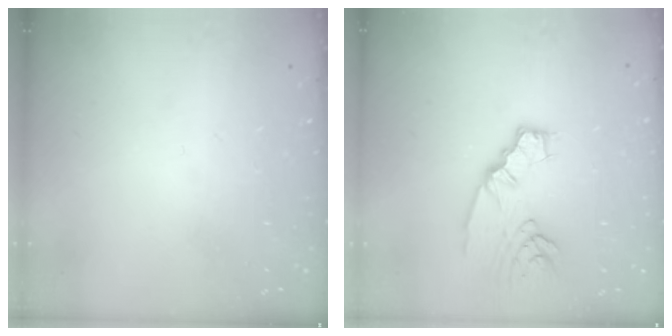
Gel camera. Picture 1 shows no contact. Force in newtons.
{"total": 8.1, "press": 8.1, "slide": 0.8}